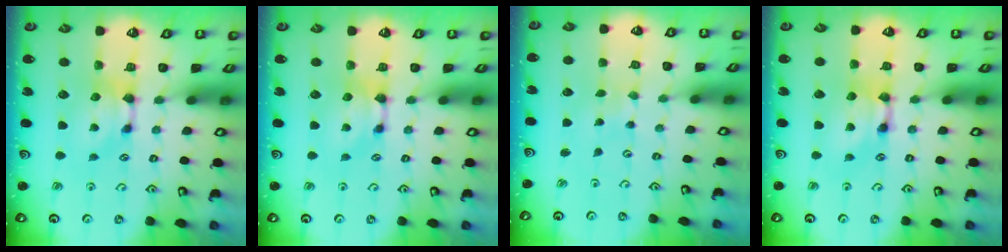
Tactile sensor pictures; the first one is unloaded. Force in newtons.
{"total": 0.0}
{"total": 5.3, "press": 5.2, "slide": 0.3}
{"total": 2.2, "press": 2.2, "slide": 0.1}